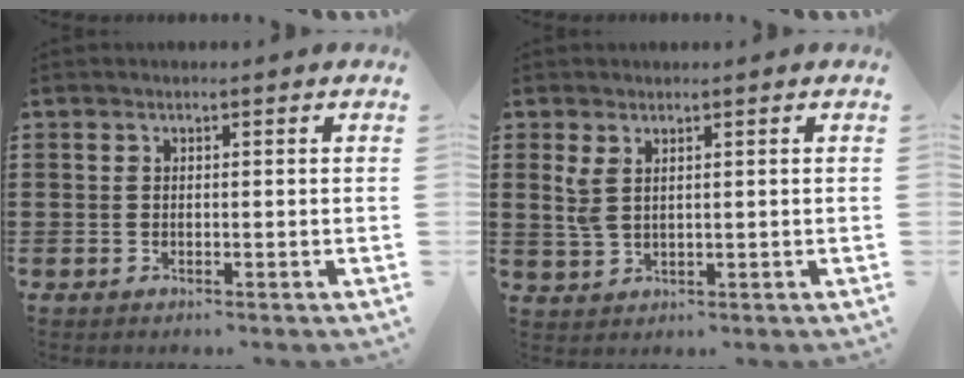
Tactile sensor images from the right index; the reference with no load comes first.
{"total": 3.1, "force": [1.5, 1.4, 2.4], "torque": [-0.059, 0.003, 0.024]}